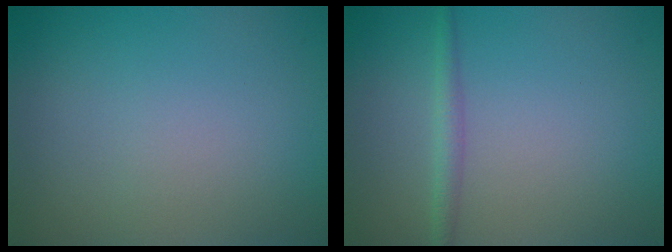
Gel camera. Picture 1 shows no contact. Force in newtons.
{"total": 1.6, "press": 1.6, "slide": 0.1}